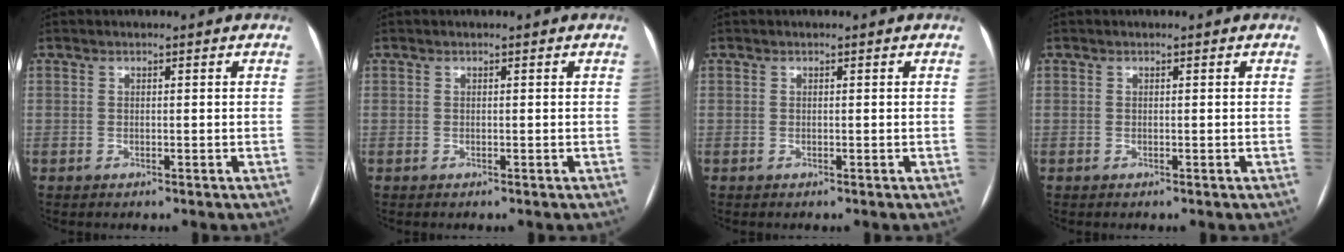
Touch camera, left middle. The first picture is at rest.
{"total": 0.0}
{"total": 0.0}
{"total": 0.0}